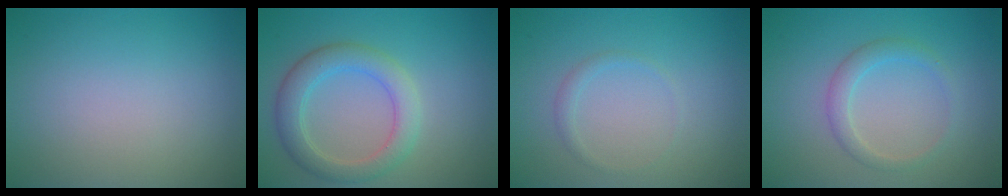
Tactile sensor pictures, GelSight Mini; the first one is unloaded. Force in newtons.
{"total": 4.1, "press": 4.0, "slide": 0.2}
{"total": 0.9, "press": 0.9, "slide": 0.1}
{"total": 2.0, "press": 2.0, "slide": 0.1}